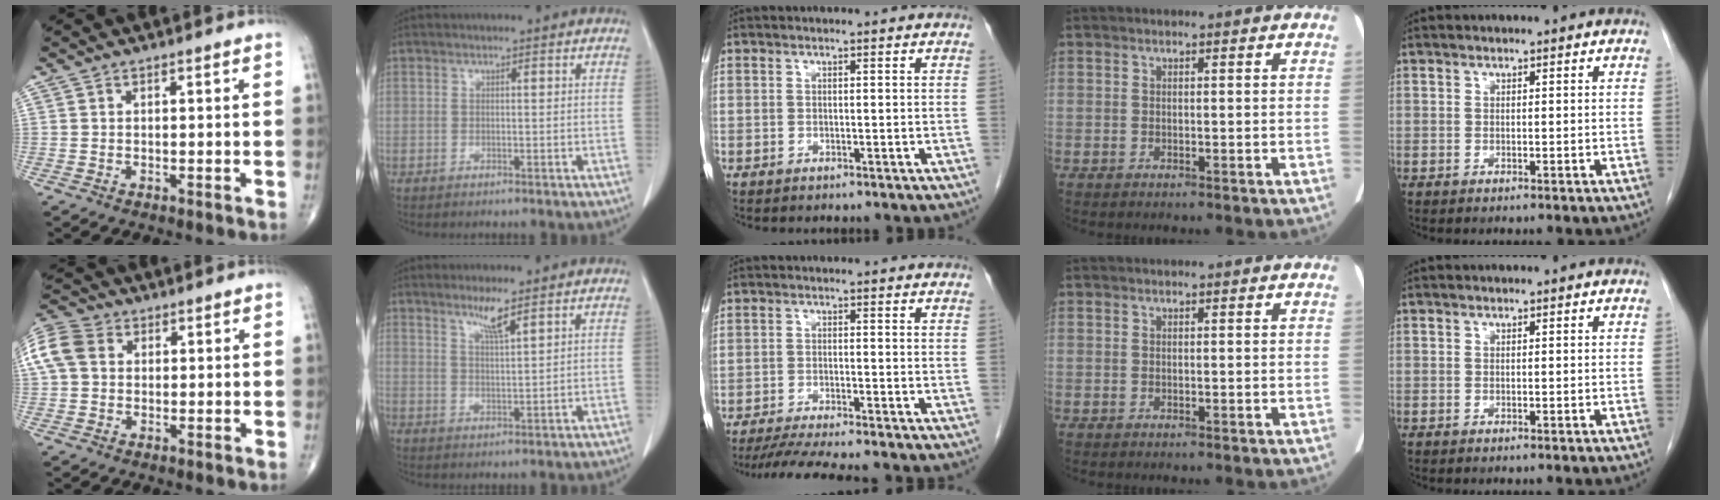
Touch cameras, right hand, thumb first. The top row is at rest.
{"thumb": {"total": 11.3, "force": [2.5, 9.0, 6.4], "torque": [-0.155, 0.029, 0.042]}, "index": {"total": 3.5, "force": [2.5, -0.3, 2.4], "torque": [-0.049, -0.006, 0.051]}, "middle": {"total": 9.6, "force": [-8.4, 0.1, 4.5], "torque": [-0.062, -0.017, -0.132]}}